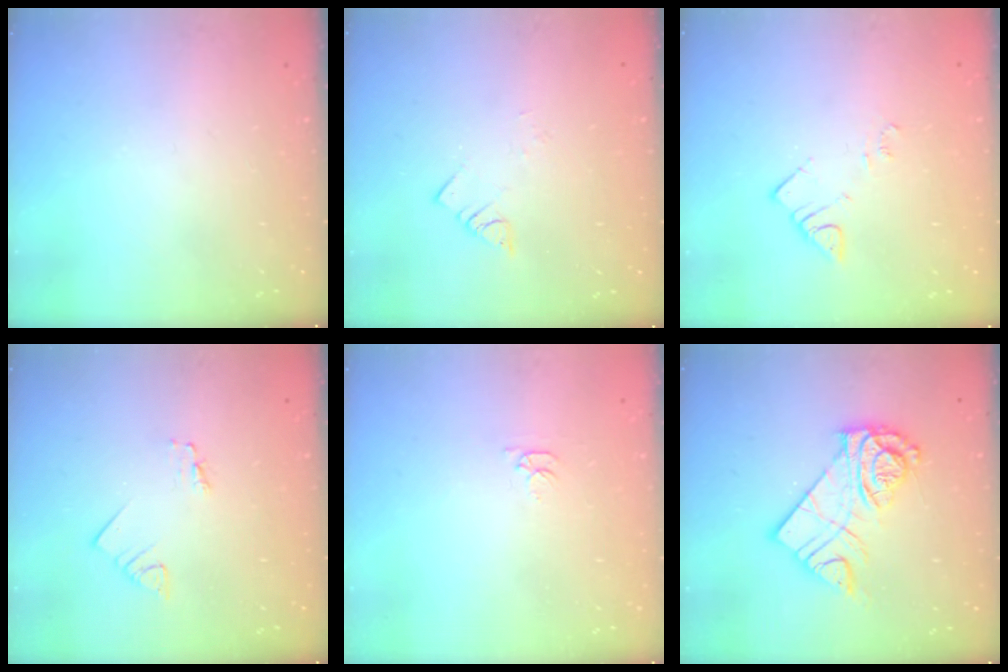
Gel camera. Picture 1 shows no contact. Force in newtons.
{"total": 2.7, "press": 2.7, "slide": 0.4}
{"total": 4.9, "press": 4.8, "slide": 0.7}
{"total": 2.7, "press": 2.7, "slide": 0.3}
{"total": 2.7, "press": 2.7, "slide": 0.4}
{"total": 13.2, "press": 13.1, "slide": 1.3}